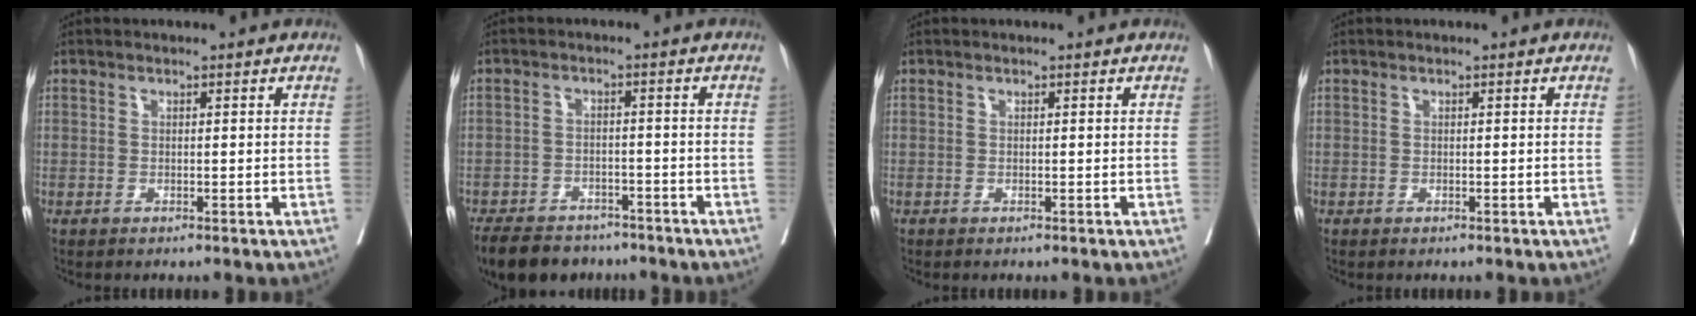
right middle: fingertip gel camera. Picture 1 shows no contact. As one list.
[{"total": 11.5, "force": [-9.3, 5.6, 4.0], "torque": [-0.075, -0.008, -0.132]}, {"total": 0.0}, {"total": 0.0}]